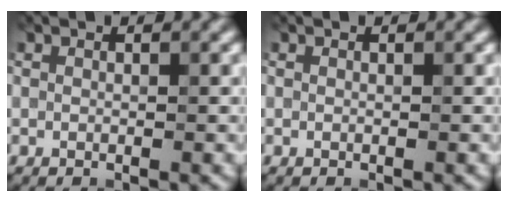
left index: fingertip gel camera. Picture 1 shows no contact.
{"total": 0.0}